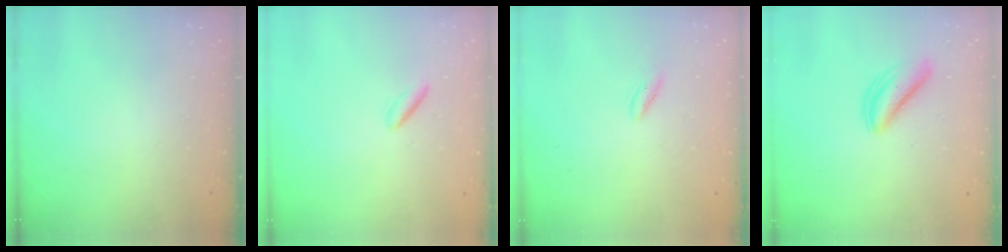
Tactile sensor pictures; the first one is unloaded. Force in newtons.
{"total": 1.3, "press": 1.0, "slide": 0.8}
{"total": 1.8, "press": 1.5, "slide": 0.9}
{"total": 5.3, "press": 5.3, "slide": 0.5}